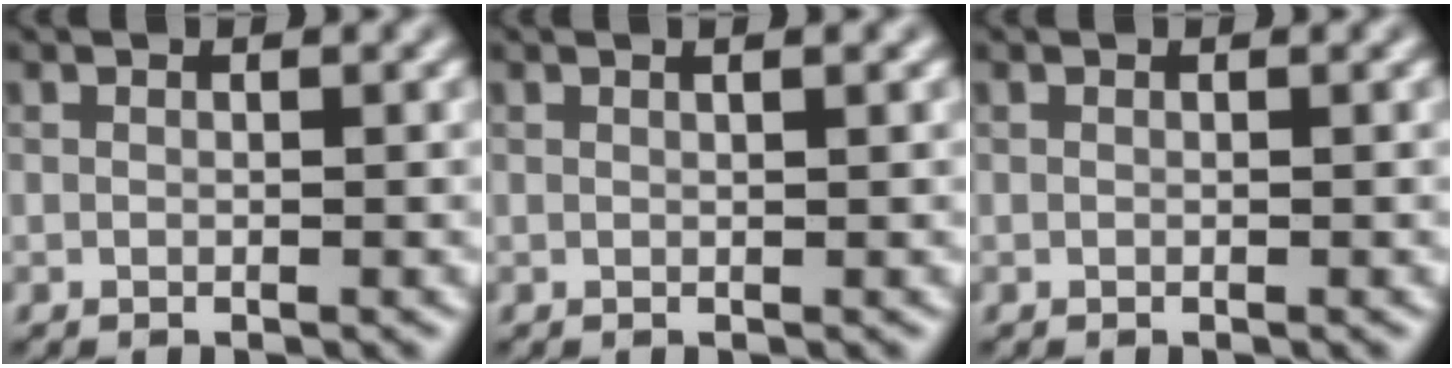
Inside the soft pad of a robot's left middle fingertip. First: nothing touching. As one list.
[{"total": 1.2, "force": [0.6, 0.3, 0.9], "torque": [-0.010, 0.001, 0.002]}, {"total": 0.0}]